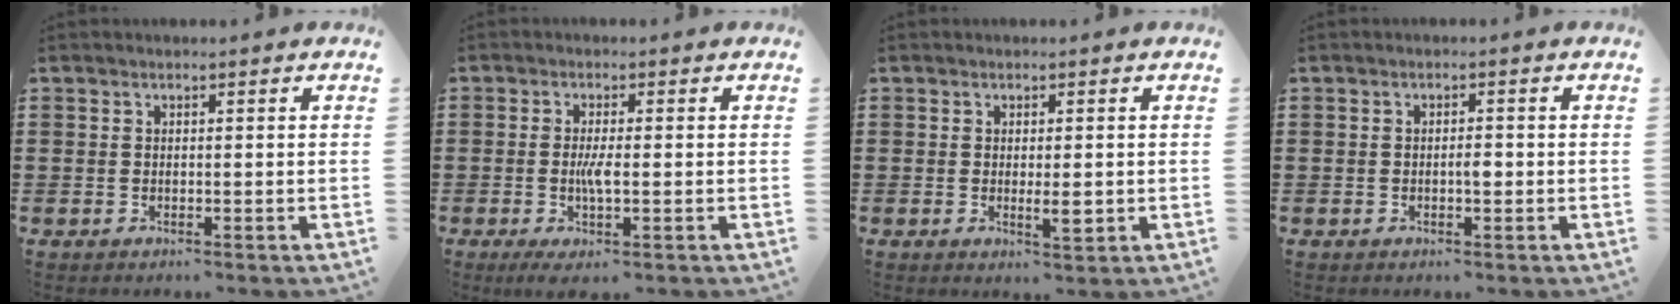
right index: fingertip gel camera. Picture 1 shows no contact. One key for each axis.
{"total": 3.5, "fx": -0.7, "fy": 0.5, "fz": 3.4, "tx": -0.068, "ty": -0.005, "tz": -0.015}
{"total": 2.9, "fx": -0.4, "fy": 0.7, "fz": 2.8, "tx": -0.047, "ty": -0.001, "tz": -0.007}
{"total": 1.5, "fx": -0.4, "fy": 0.3, "fz": 1.5, "tx": -0.028, "ty": -0.001, "tz": -0.007}